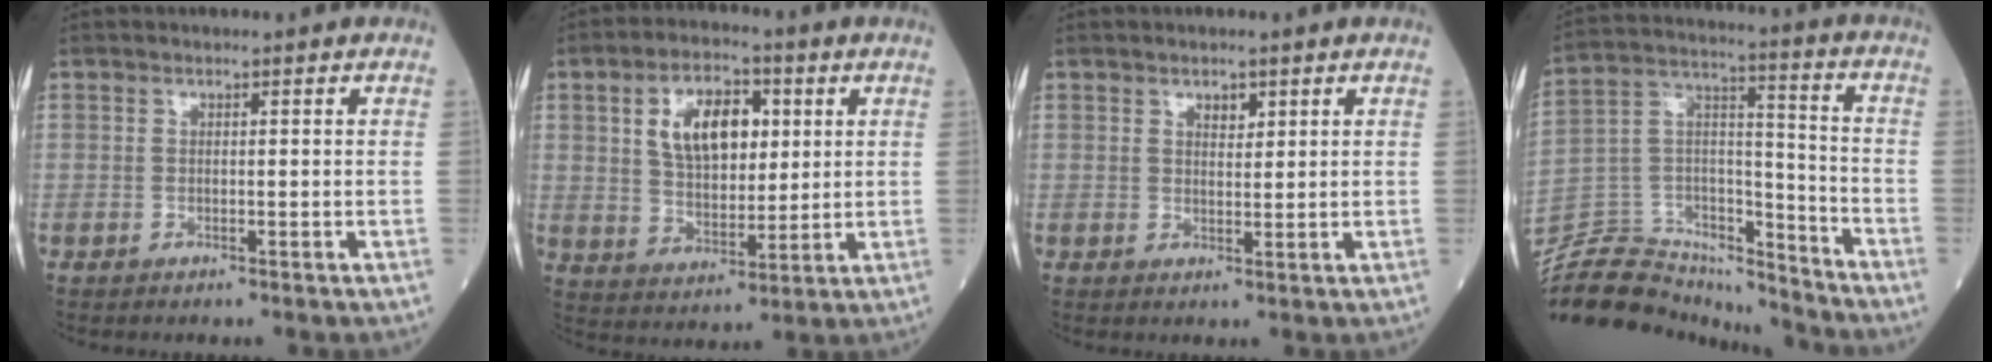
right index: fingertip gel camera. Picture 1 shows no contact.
{"total": 10.8, "force": [3.2, 5.6, 8.6], "torque": [-0.159, 0.016, 0.059]}
{"total": 1.9, "force": [1.1, 1.0, 1.1], "torque": [-0.015, -0.002, 0.019]}
{"total": 20.4, "force": [-19.5, 4.4, 4.0], "torque": [-0.089, 0.051, -0.323]}